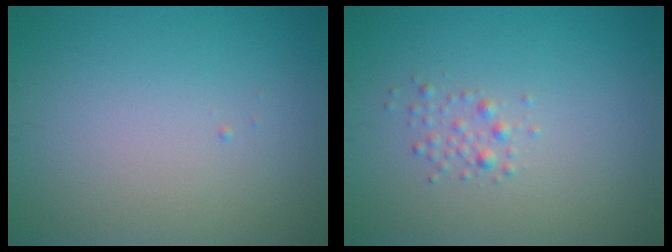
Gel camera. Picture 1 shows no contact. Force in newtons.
{"total": 1.2, "press": 1.2, "slide": 0.0}